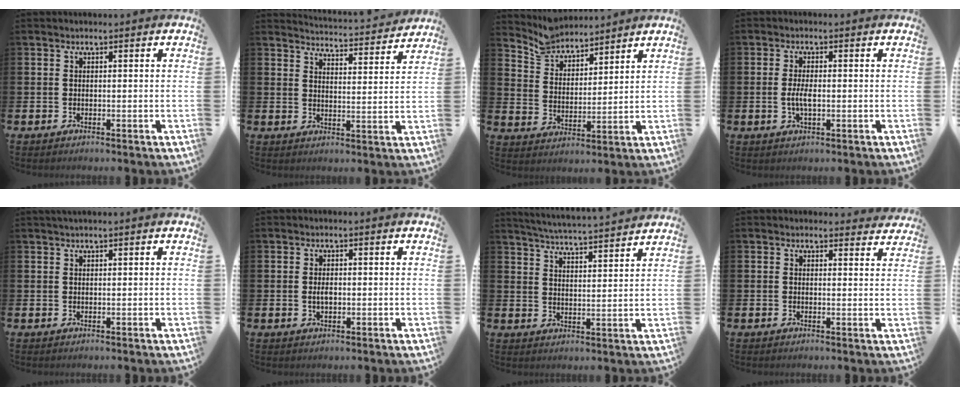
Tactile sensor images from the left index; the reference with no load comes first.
{"total": 4.5, "force": [4.4, 0.1, 0.1], "torque": [-0.015, -0.040, 0.075]}
{"total": 5.9, "force": [5.7, 1.7, 0.1], "torque": [-0.036, -0.033, 0.103]}
{"total": 2.9, "force": [-0.3, 1.1, 2.7], "torque": [-0.046, -0.001, -0.007]}
{"total": 0.6, "force": [0.5, 0.0, 0.3], "torque": [-0.014, 0.005, 0.011]}
{"total": 1.6, "force": [-0.1, 0.8, 1.3], "torque": [-0.023, 0.003, -0.003]}
{"total": 5.2, "force": [5.2, -0.4, 0.7], "torque": [-0.036, -0.037, 0.091]}
{"total": 1.6, "force": [1.5, 0.6, 0.0], "torque": [0.005, -0.004, 0.026]}